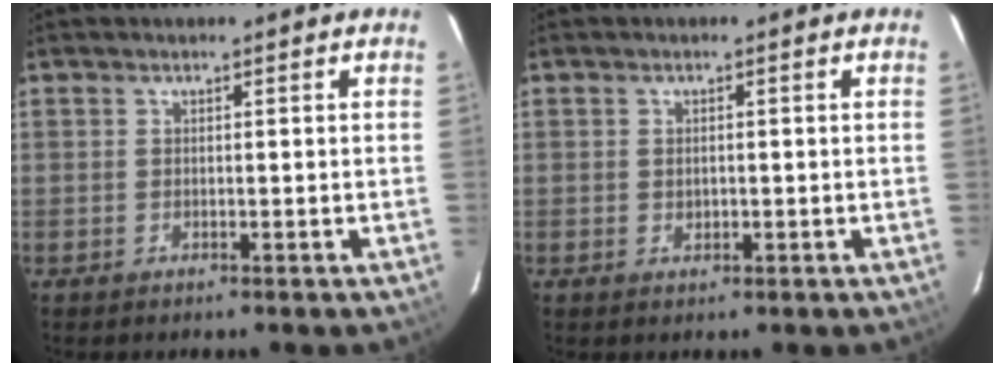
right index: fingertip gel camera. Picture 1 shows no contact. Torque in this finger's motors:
{"motor_torque": [-0.23, 0.02, -0.04, 0.00]}